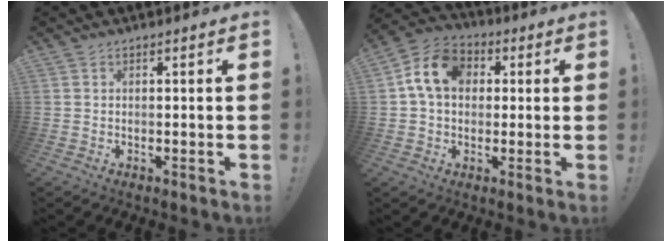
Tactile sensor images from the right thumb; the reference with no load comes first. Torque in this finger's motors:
{"motor_torque": [-0.11, 0.69, 0.20, 0.00, 0.02]}